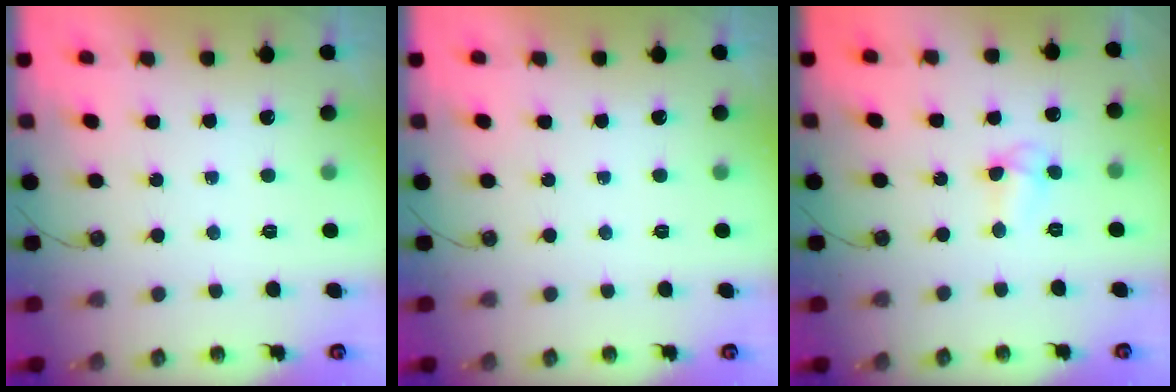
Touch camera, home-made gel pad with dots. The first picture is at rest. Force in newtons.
{"total": 0.0}
{"total": 3.7, "press": 3.7, "slide": 0.3}